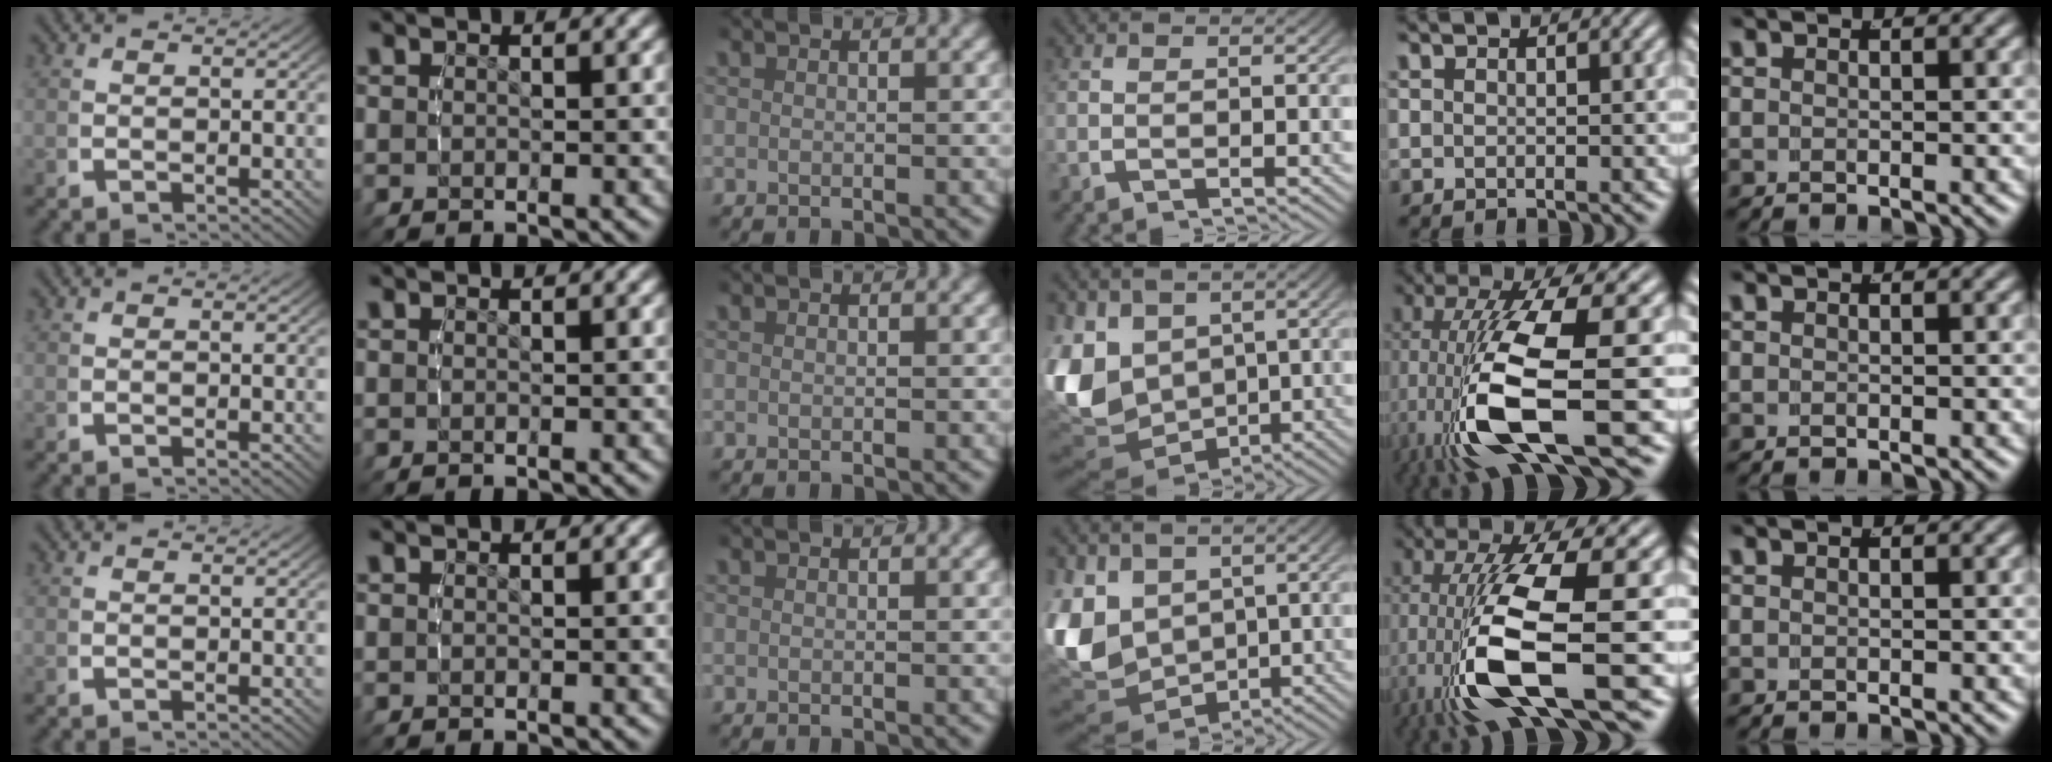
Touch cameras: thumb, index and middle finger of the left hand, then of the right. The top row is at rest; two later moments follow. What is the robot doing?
{"motion": "lift_and_place", "object": "pen"}